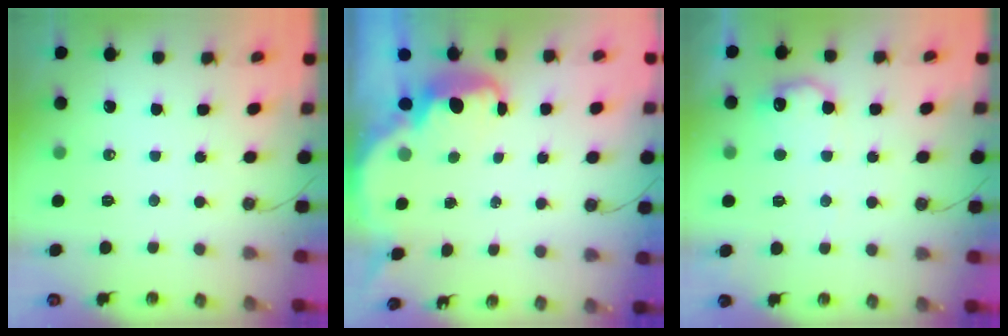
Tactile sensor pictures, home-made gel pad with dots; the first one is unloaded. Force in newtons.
{"total": 2.8, "press": 2.7, "slide": 0.6}
{"total": 10.1, "press": 10.1, "slide": 0.4}